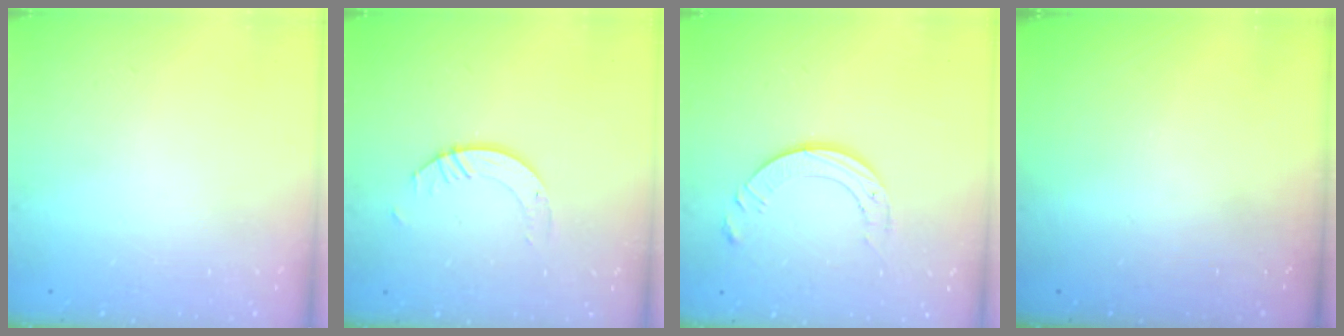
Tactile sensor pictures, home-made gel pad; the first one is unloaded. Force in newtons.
{"total": 3.9, "press": 3.9, "slide": 0.3}
{"total": 8.8, "press": 8.7, "slide": 0.9}
{"total": 0.0}